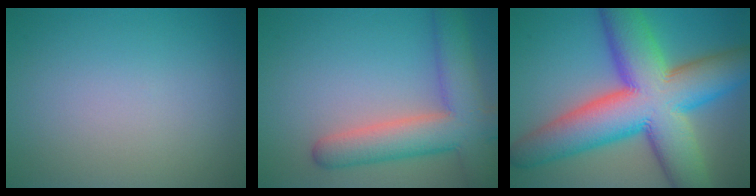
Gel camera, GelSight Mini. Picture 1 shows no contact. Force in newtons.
{"total": 7.4, "press": 7.4, "slide": 0.5}
{"total": 15.9, "press": 15.8, "slide": 0.4}